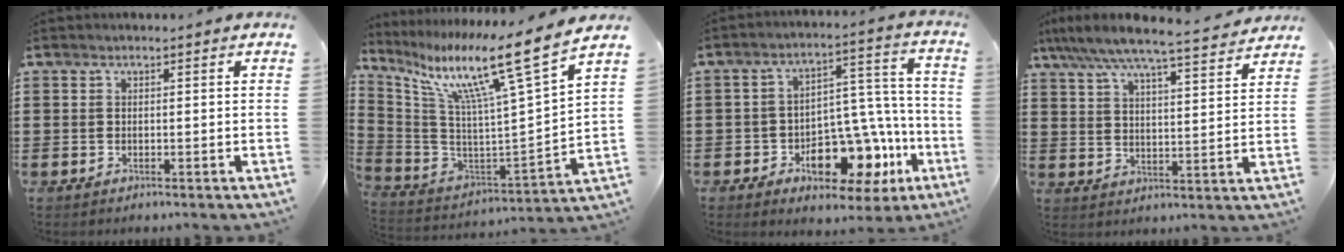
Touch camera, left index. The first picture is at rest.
{"total": 12.5, "force": [8.4, -0.3, 9.2], "torque": [-0.188, -0.065, 0.121]}
{"total": 10.8, "force": [-5.8, 6.2, 6.7], "torque": [-0.103, 0.020, -0.096]}
{"total": 6.5, "force": [6.0, -0.2, 2.6], "torque": [-0.076, -0.040, 0.098]}